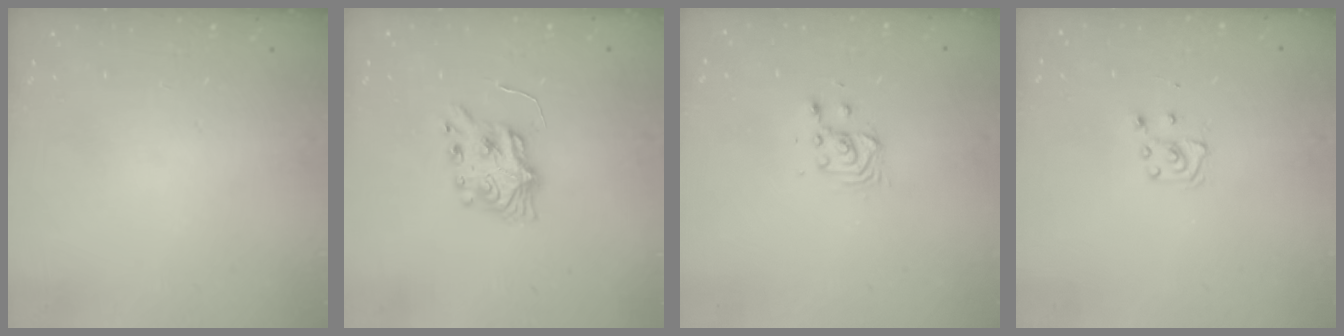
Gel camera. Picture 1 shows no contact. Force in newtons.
{"total": 7.4, "press": 7.3, "slide": 0.7}
{"total": 3.2, "press": 3.2, "slide": 0.4}
{"total": 5.7, "press": 5.6, "slide": 0.8}